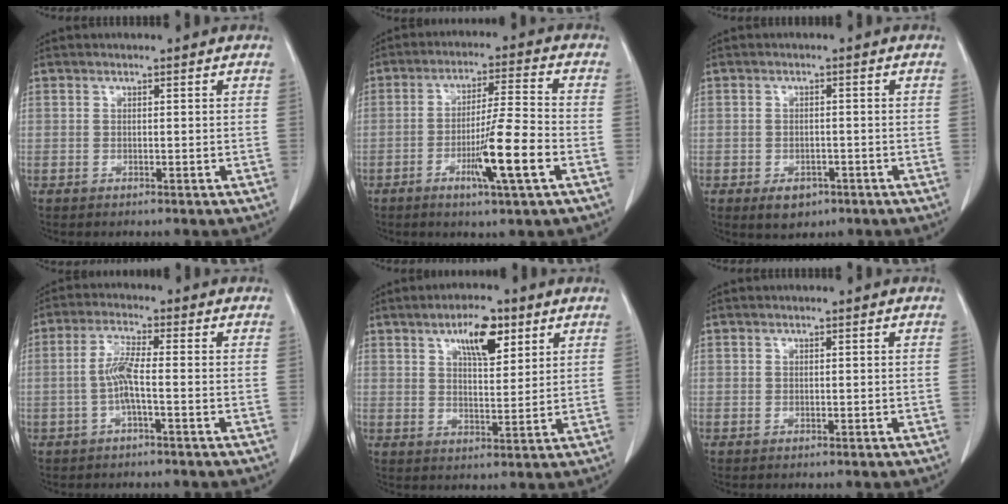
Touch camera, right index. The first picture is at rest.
{"total": 10.0, "force": [-3.7, -0.2, 9.3], "torque": [-0.162, -0.010, -0.065]}
{"total": 3.4, "force": [-1.7, 2.5, 1.6], "torque": [-0.017, 0.001, -0.014]}
{"total": 4.4, "force": [-0.9, 0.3, 4.3], "torque": [-0.092, 0.006, -0.019]}
{"total": 7.7, "force": [4.2, 2.7, 5.8], "torque": [-0.097, 0.003, 0.070]}
{"total": 0.0}